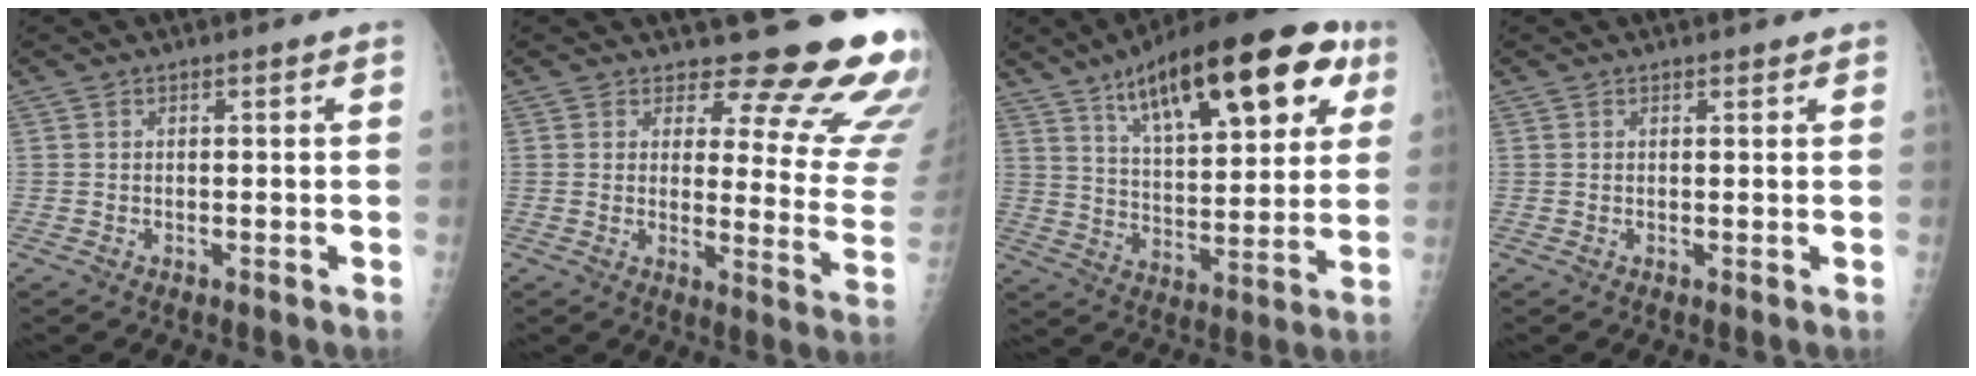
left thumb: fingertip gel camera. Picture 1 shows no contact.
{"total": 17.8, "force": [15.0, 6.0, 7.4], "torque": [-0.039, -0.137, 0.157]}
{"total": 26.0, "force": [12.6, 9.8, 20.4], "torque": [-0.275, -0.014, 0.194]}
{"total": 1.0, "force": [0.9, 0.4, 0.3], "torque": [0.000, -0.002, 0.010]}